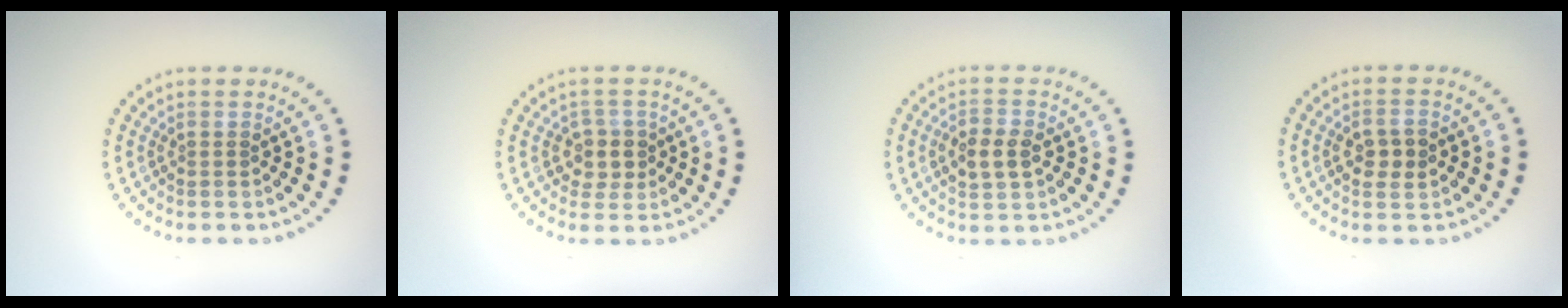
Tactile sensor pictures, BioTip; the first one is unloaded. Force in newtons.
{"total": 2.5, "press": 2.2, "slide": 1.3}
{"total": 3.0, "press": 3.0, "slide": 0.2}
{"total": 2.6, "press": 2.6, "slide": 0.2}